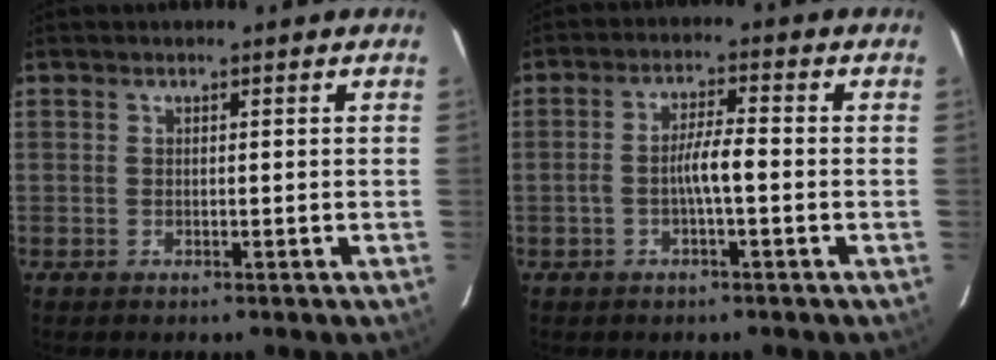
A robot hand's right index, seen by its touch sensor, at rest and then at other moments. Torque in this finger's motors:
{"motor_torque": [0.29, -0.02, 0.13, 0.09]}